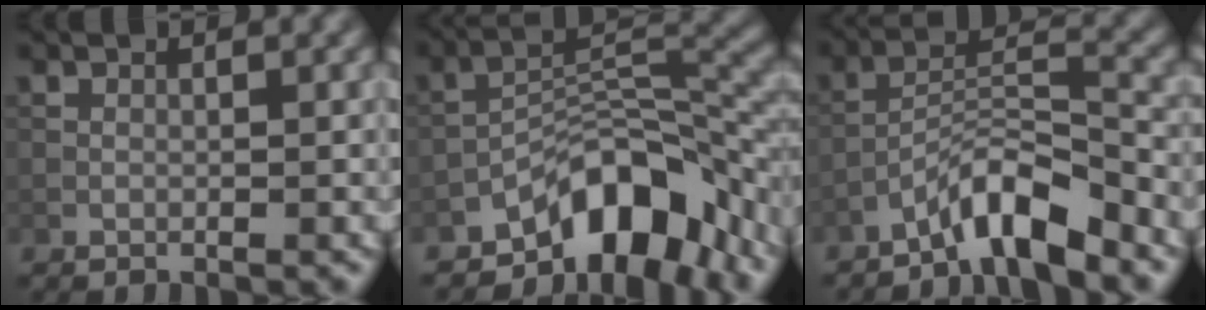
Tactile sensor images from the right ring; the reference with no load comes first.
{"total": 9.2, "force": [-6.3, 3.8, 5.6], "torque": [-0.064, 0.013, -0.112]}
{"total": 5.6, "force": [-4.4, 1.0, 3.3], "torque": [-0.056, 0.010, -0.086]}